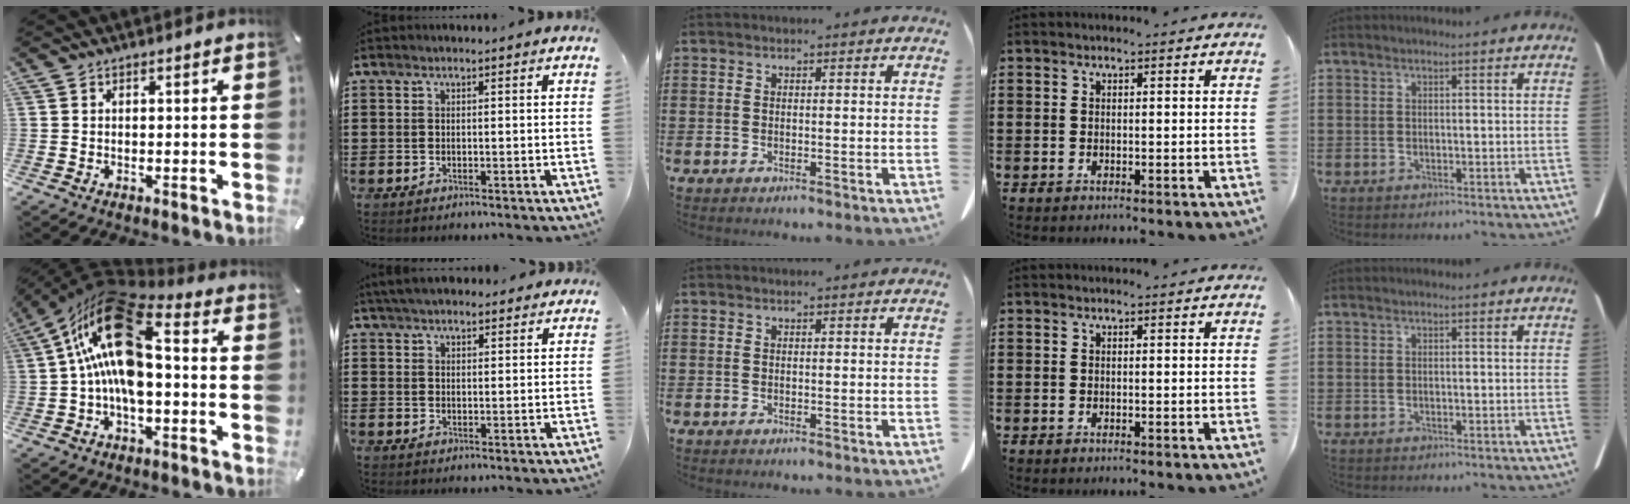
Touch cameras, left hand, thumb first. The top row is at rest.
{"thumb": {"total": 20.5, "force": [3.0, 10.9, 17.1], "torque": [-0.321, -0.016, 0.055]}, "index": {"total": 3.9, "force": [3.7, 0.9, 1.0], "torque": [-0.029, -0.002, 0.070]}}